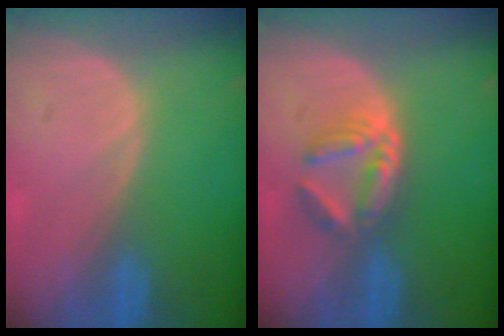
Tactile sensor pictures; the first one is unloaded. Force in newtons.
{"total": 6.0, "press": 5.2, "slide": 3.1}